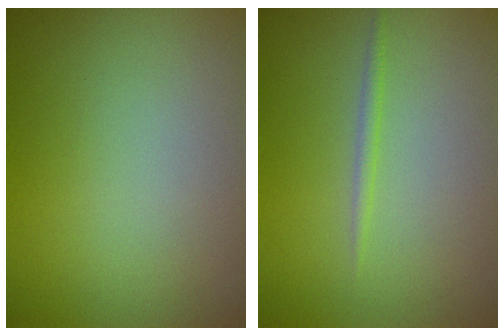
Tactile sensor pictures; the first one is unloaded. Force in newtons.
{"total": 0.8, "press": 0.8, "slide": 0.0}